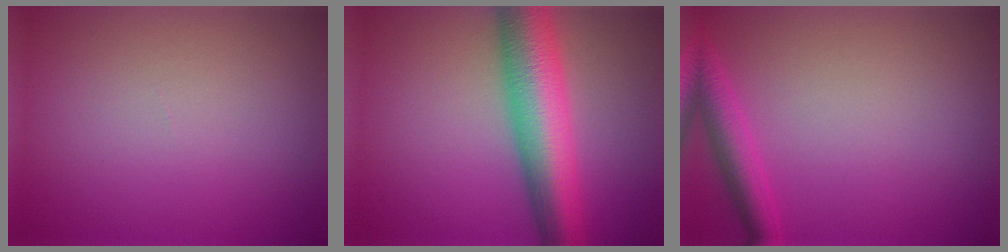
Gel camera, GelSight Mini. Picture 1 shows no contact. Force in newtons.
{"total": 8.9, "press": 8.9, "slide": 0.3}
{"total": 3.0, "press": 3.0, "slide": 0.2}